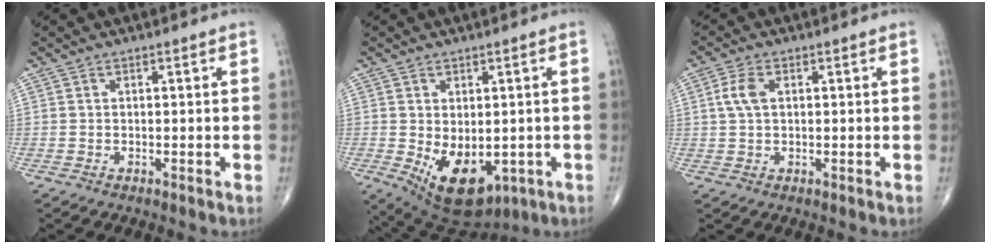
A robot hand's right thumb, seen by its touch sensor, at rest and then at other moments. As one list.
[{"total": 12.1, "force": [-2.8, 7.3, 9.2], "torque": [-0.130, -0.009, -0.018]}, {"total": 4.0, "force": [0.9, 2.2, 3.2], "torque": [-0.077, 0.007, 0.015]}]